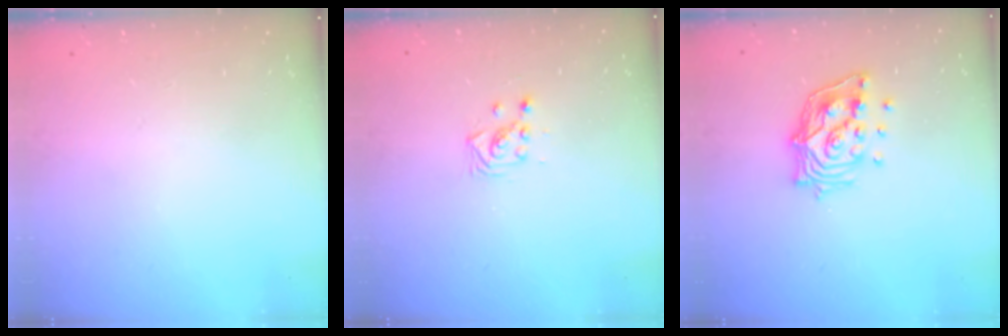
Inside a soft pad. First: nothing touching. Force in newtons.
{"total": 3.7, "press": 3.7, "slide": 0.1}
{"total": 14.0, "press": 13.9, "slide": 1.3}